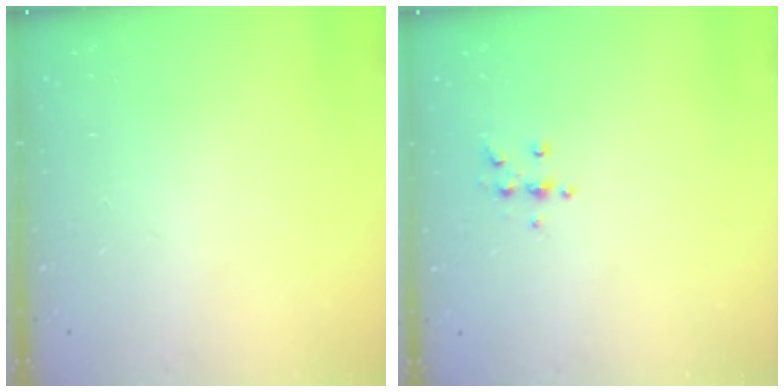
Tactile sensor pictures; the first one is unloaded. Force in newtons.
{"total": 6.4, "press": 6.4, "slide": 0.5}